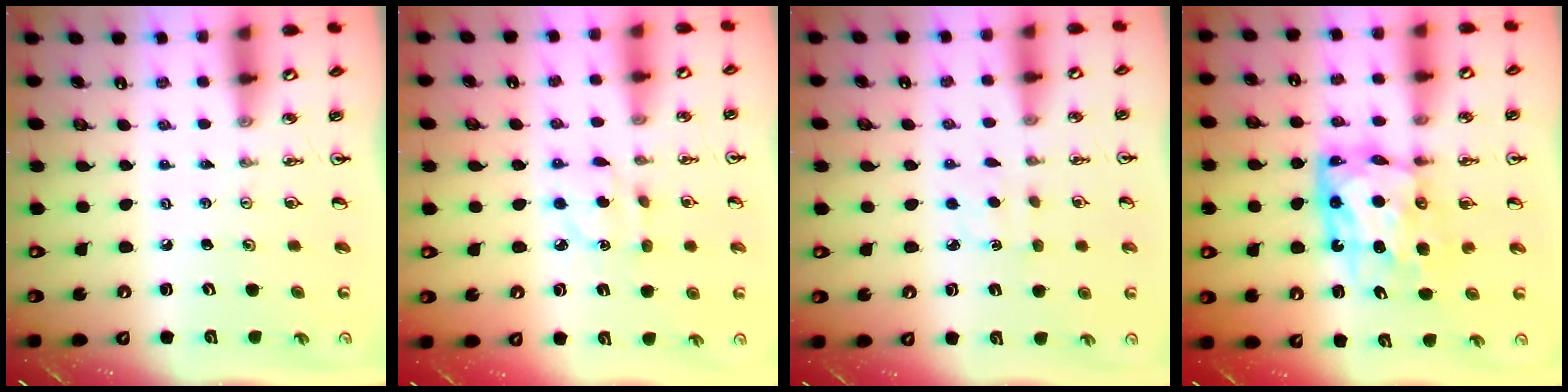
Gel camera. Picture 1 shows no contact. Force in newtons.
{"total": 4.0, "press": 4.0, "slide": 0.4}
{"total": 2.9, "press": 2.9, "slide": 0.5}
{"total": 11.0, "press": 11.0, "slide": 0.8}